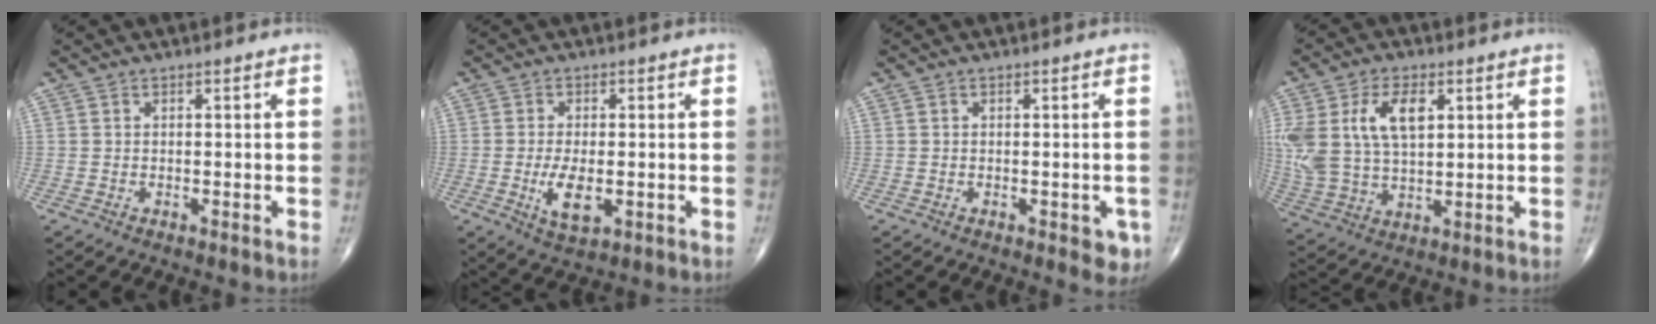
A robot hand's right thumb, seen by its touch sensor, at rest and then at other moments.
{"total": 6.1, "force": [-1.3, 2.8, 5.3], "torque": [-0.094, -0.011, -0.018]}
{"total": 3.3, "force": [-1.3, 1.7, 2.5], "torque": [-0.006, -0.001, -0.014]}
{"total": 14.9, "force": [4.3, 8.4, 11.5], "torque": [-0.240, -0.001, 0.091]}